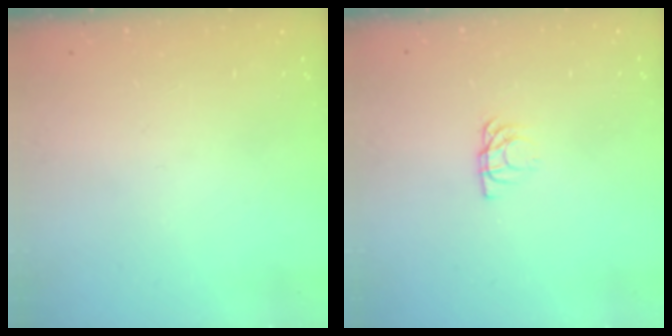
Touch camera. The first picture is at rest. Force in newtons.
{"total": 4.1, "press": 4.1, "slide": 0.6}